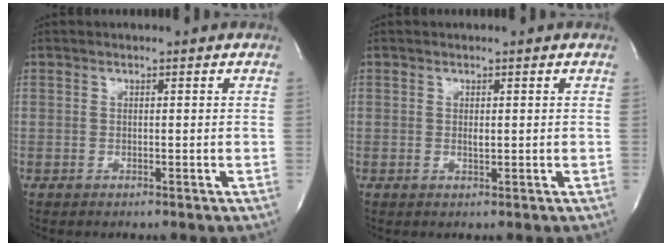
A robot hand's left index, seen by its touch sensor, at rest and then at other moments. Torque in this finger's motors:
{"motor_torque": [0.08, 0.01, 0.01, 0.01]}